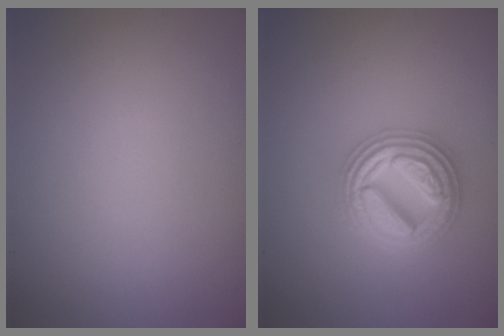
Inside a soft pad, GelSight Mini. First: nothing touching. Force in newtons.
{"total": 4.9, "press": 4.8, "slide": 0.7}